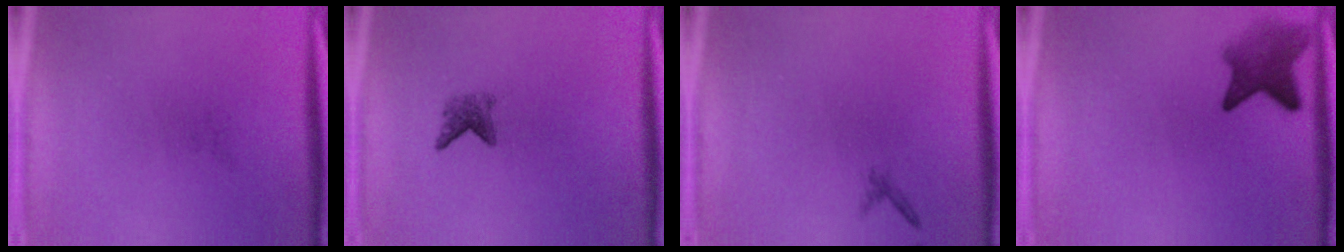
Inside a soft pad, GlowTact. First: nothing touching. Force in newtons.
{"total": 2.1}
{"total": 0.6}
{"total": 5.0}